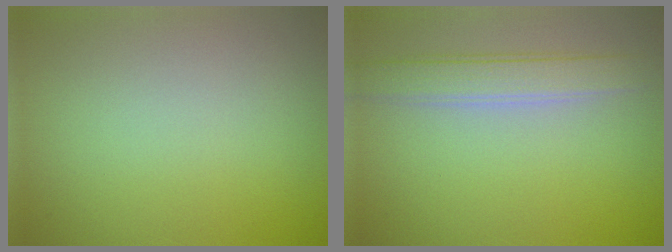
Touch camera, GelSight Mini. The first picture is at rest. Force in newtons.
{"total": 3.0, "press": 3.0, "slide": 0.3}